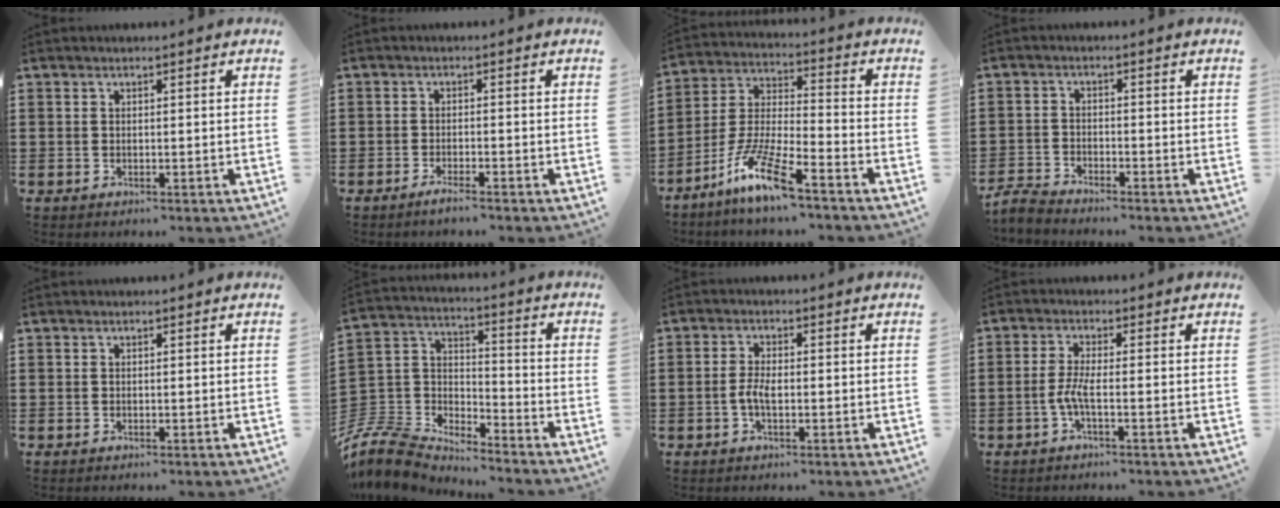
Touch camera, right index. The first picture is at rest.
{"total": 1.7, "force": [-1.5, -0.1, 0.8], "torque": [-0.015, -0.002, -0.027]}
{"total": 10.7, "force": [-7.6, 0.8, 7.5], "torque": [-0.173, -0.011, -0.153]}
{"total": 2.9, "force": [-2.9, 0.2, 0.3], "torque": [-0.018, -0.001, -0.063]}
{"total": 0.0}
{"total": 8.0, "force": [-7.4, 2.5, 1.5], "torque": [-0.083, -0.014, -0.158]}
{"total": 3.0, "force": [-0.8, 1.1, 2.7], "torque": [-0.072, -0.005, -0.022]}
{"total": 3.6, "force": [-1.3, 0.4, 3.3], "torque": [-0.081, -0.008, -0.033]}